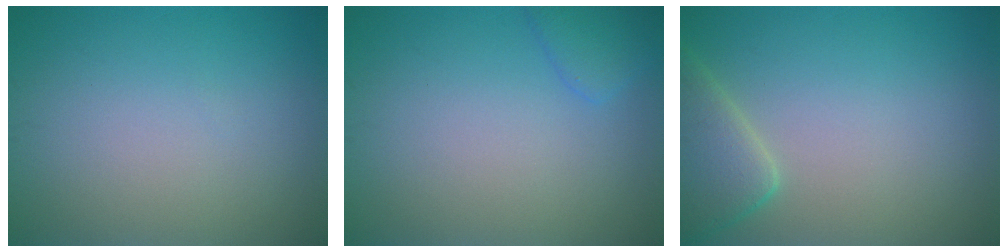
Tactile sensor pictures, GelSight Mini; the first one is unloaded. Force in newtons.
{"total": 1.9, "press": 1.9, "slide": 0.1}
{"total": 4.2, "press": 4.2, "slide": 0.4}